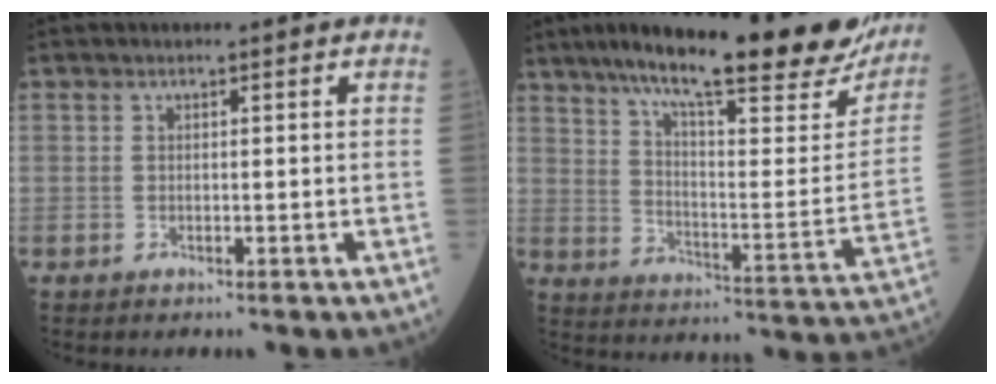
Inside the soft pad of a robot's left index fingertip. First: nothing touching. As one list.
[{"total": 30.0, "force": [23.4, 5.1, 18.0], "torque": [-0.268, -0.024, 0.312]}]